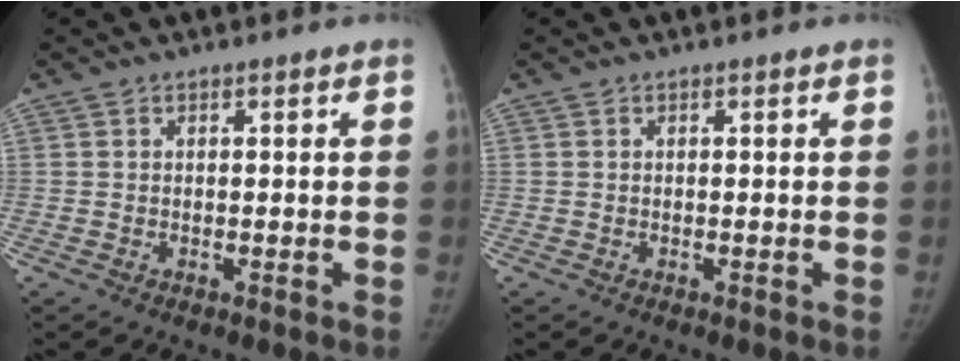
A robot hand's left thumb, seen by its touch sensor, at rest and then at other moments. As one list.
[{"total": 0.0}]